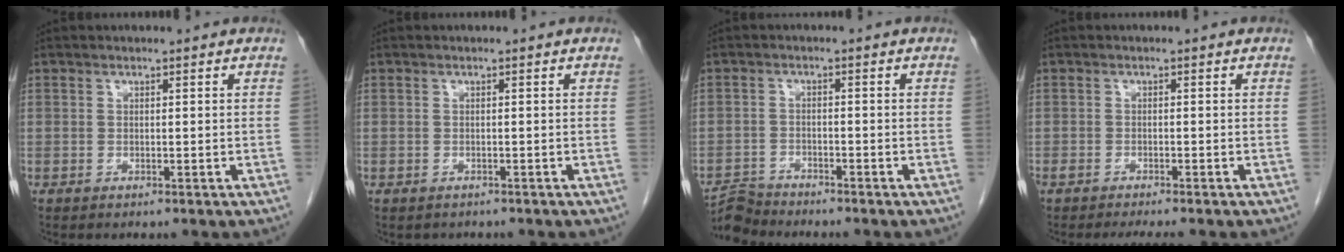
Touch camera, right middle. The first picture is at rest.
{"total": 1.2, "force": [-1.0, 0.6, 0.1], "torque": [-0.011, -0.001, -0.013]}
{"total": 3.7, "force": [-3.7, -0.1, -0.7], "torque": [0.015, -0.011, -0.067]}
{"total": 3.9, "force": [-3.4, 0.5, 1.9], "torque": [-0.026, -0.007, -0.050]}